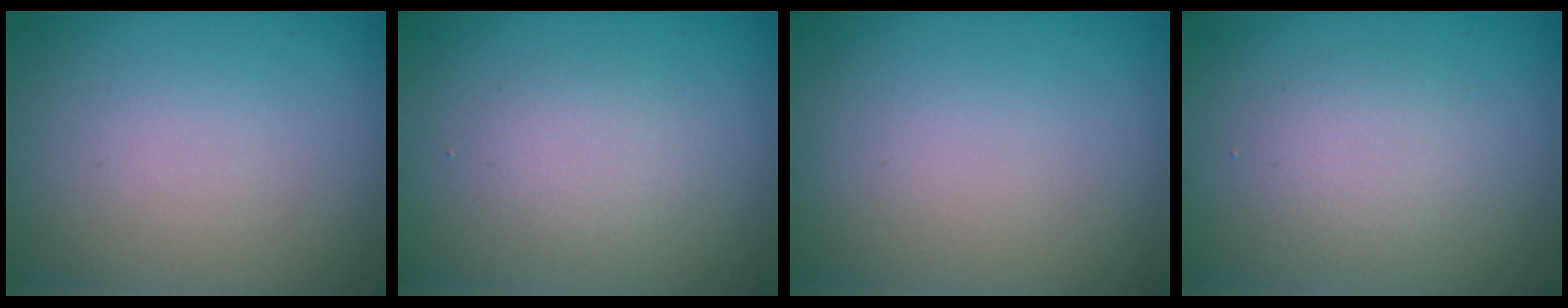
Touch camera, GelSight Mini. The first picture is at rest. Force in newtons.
{"total": 2.0, "press": 2.0, "slide": 0.2}
{"total": 0.0}
{"total": 2.4, "press": 2.4, "slide": 0.0}